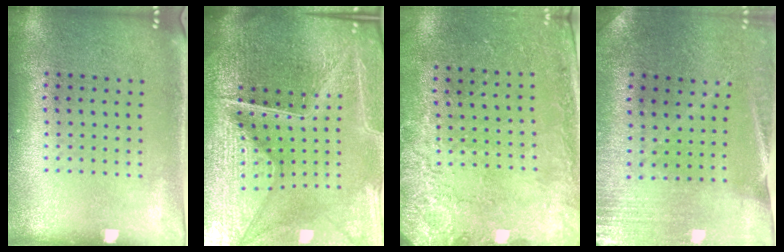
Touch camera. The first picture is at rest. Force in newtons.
{"total": 7.1, "press": 6.3, "slide": 3.4}
{"total": 2.6, "press": 2.3, "slide": 1.1}
{"total": 0.8, "press": 0.8, "slide": 0.1}